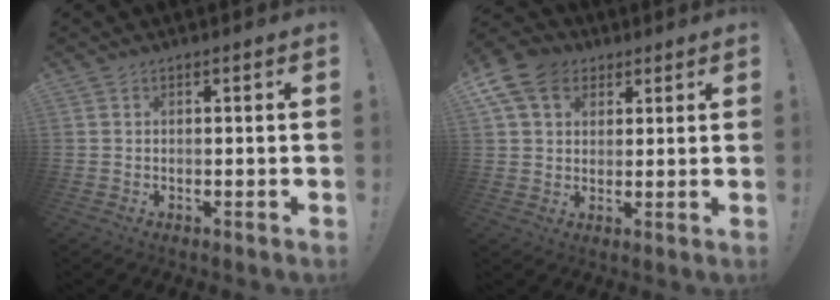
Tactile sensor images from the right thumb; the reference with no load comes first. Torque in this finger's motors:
{"motor_torque": [0.44, 0.51, 0.16, 0.00, 0.03]}